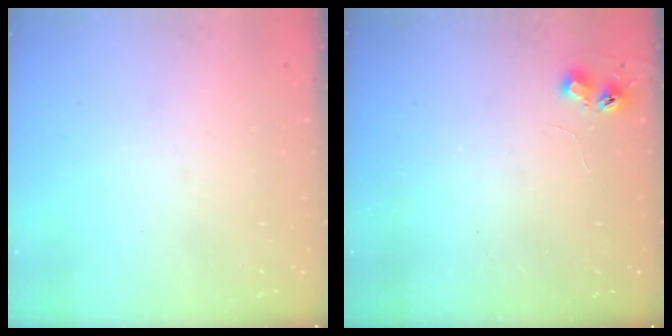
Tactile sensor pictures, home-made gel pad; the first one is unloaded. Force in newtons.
{"total": 4.4, "press": 4.4, "slide": 0.5}